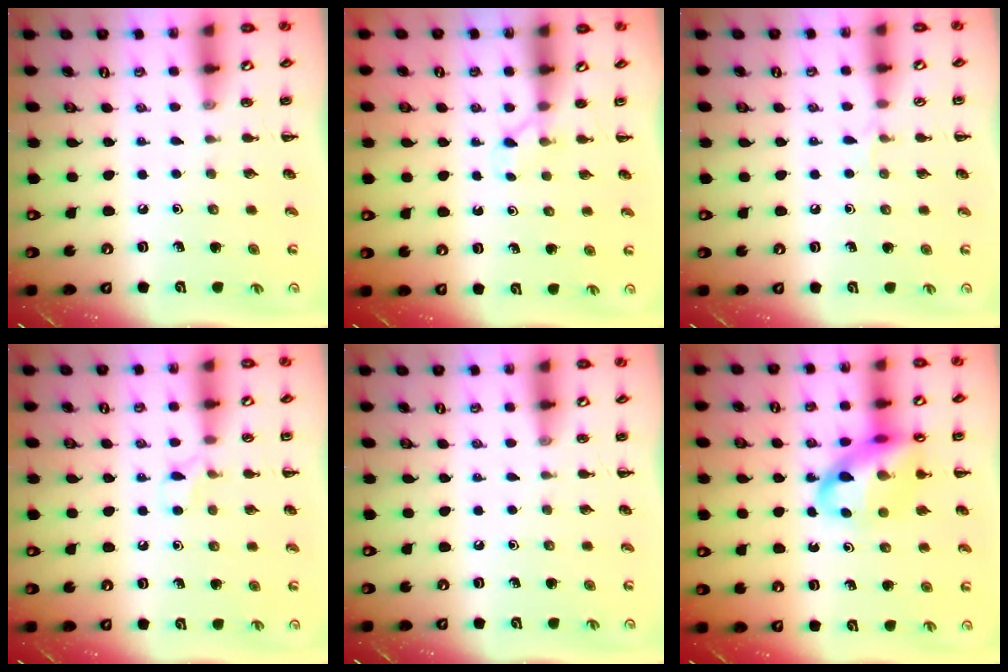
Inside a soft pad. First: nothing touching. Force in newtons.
{"total": 2.4, "press": 2.3, "slide": 0.7}
{"total": 3.8, "press": 3.5, "slide": 1.5}
{"total": 4.8, "press": 4.6, "slide": 1.2}
{"total": 0.0}
{"total": 16.0, "press": 15.5, "slide": 4.0}